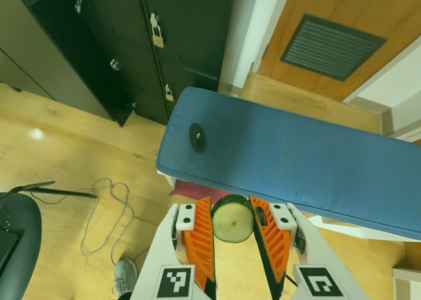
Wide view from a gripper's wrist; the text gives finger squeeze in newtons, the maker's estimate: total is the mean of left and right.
{"total": 9.8, "left": 9.6, "right": 10.0}